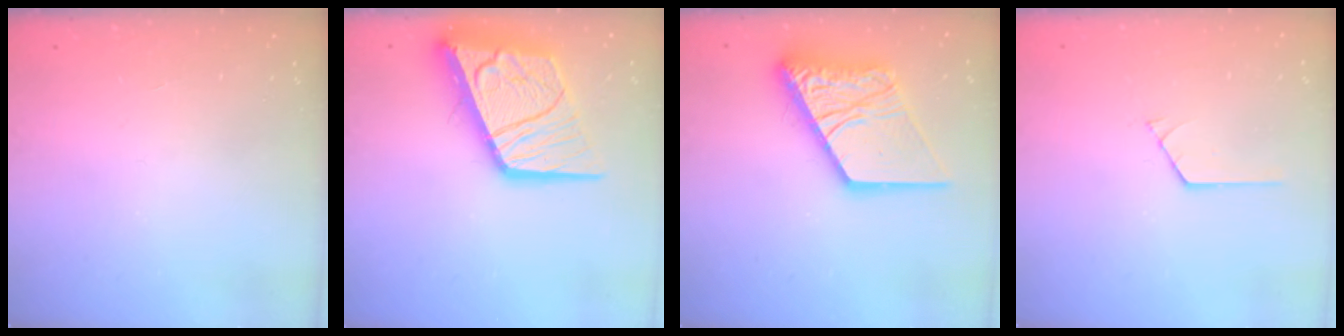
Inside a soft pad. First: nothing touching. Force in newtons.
{"total": 21.5, "press": 21.4, "slide": 2.5}
{"total": 17.5, "press": 17.4, "slide": 2.0}
{"total": 0.7, "press": 0.6, "slide": 0.1}